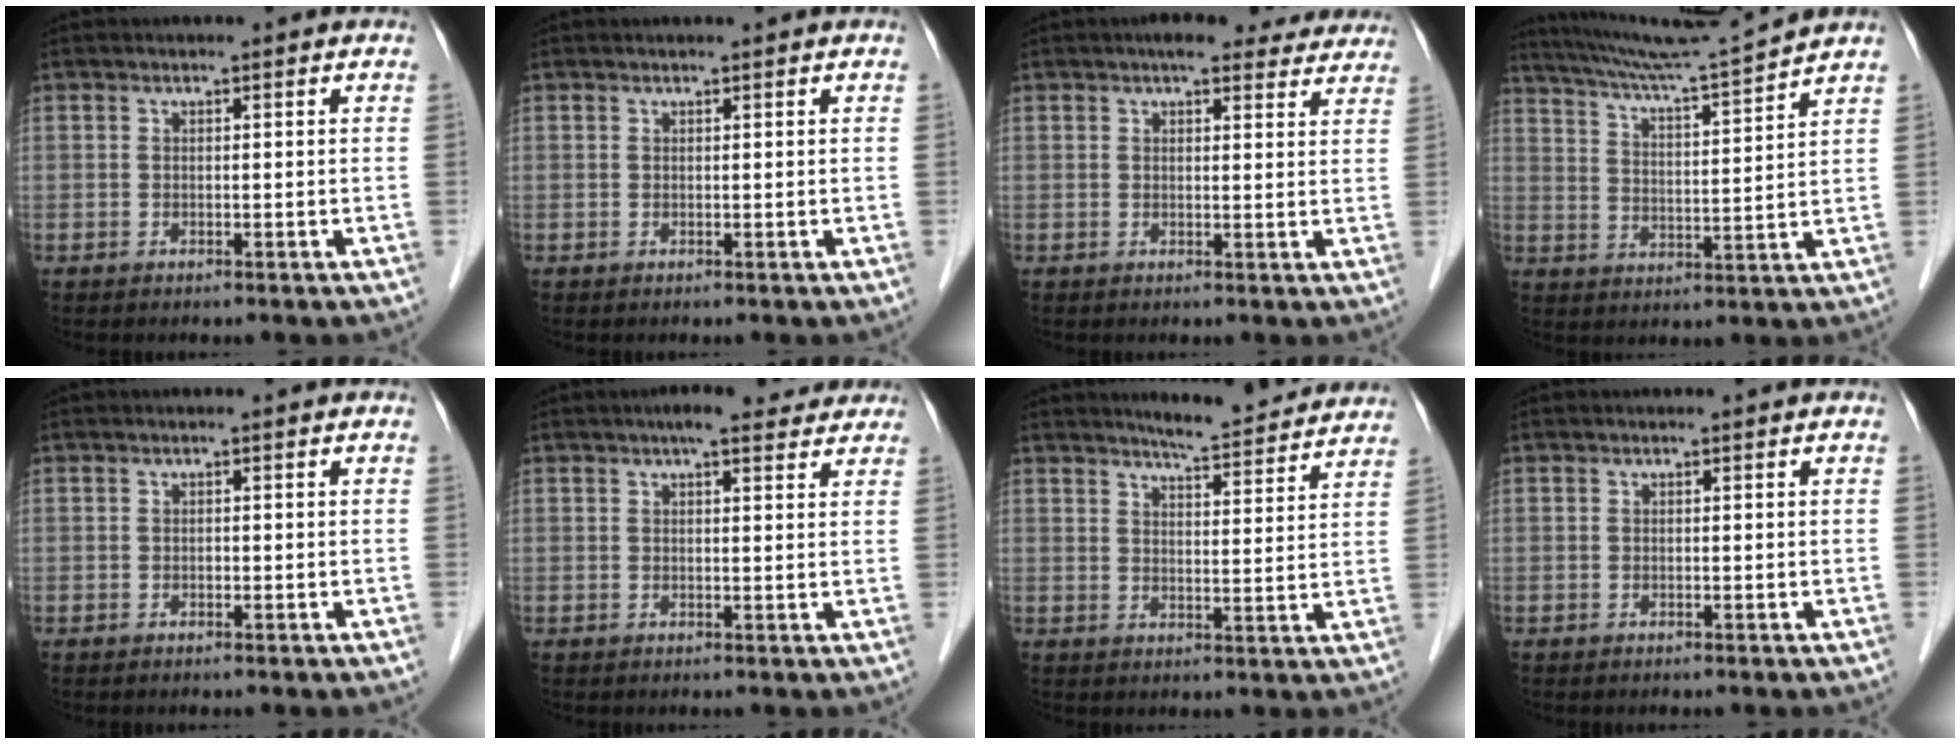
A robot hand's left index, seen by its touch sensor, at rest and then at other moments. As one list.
[{"total": 0.6, "force": [0.6, -0.1, 0.3], "torque": [-0.005, 0.004, 0.013]}, {"total": 10.7, "force": [9.5, 3.0, 4.1], "torque": [-0.030, 0.016, 0.098]}, {"total": 12.0, "force": [11.1, -3.0, 3.4], "torque": [-0.074, -0.021, 0.187]}, {"total": 0.0}, {"total": 6.7, "force": [5.5, 1.7, 3.4], "torque": [-0.043, 0.025, 0.067]}, {"total": 10.4, "force": [9.9, 0.7, 3.2], "torque": [-0.048, -0.002, 0.121]}, {"total": 0.0}]